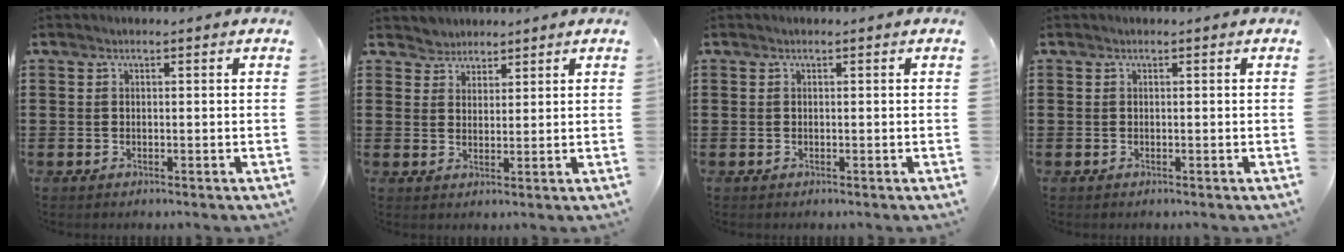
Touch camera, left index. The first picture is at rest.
{"total": 2.9, "force": [2.5, 1.4, -0.7], "torque": [-0.001, 0.004, 0.047]}
{"total": 0.0}
{"total": 0.0}